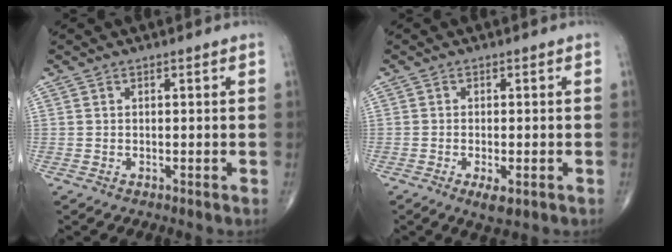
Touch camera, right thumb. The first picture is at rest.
{"total": 3.4, "force": [-1.4, 1.2, 2.9], "torque": [-0.050, -0.006, -0.021]}